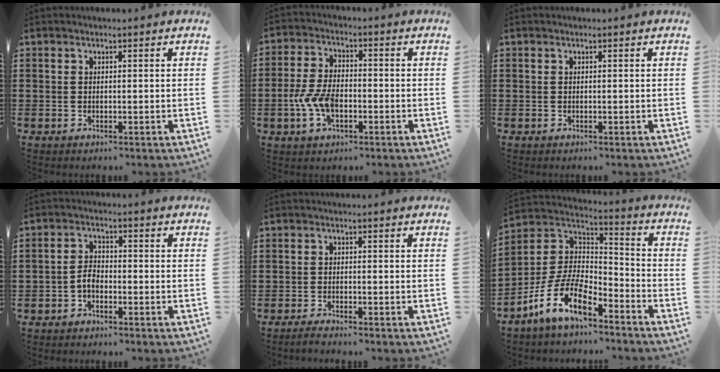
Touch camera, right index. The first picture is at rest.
{"total": 6.3, "force": [-1.8, 3.6, 4.9], "torque": [-0.119, 0.001, -0.039]}
{"total": 0.0}
{"total": 2.8, "force": [-1.4, 1.6, 1.9], "torque": [-0.045, 0.004, -0.031]}
{"total": 1.4, "force": [-1.3, -0.1, 0.3], "torque": [-0.007, 0.000, -0.025]}
{"total": 11.6, "force": [-7.9, 4.6, 7.2], "torque": [-0.164, 0.012, -0.158]}